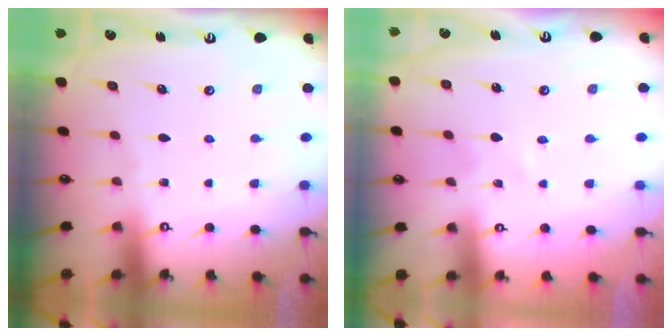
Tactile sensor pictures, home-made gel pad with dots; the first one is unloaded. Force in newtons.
{"total": 1.7, "press": 1.6, "slide": 0.2}